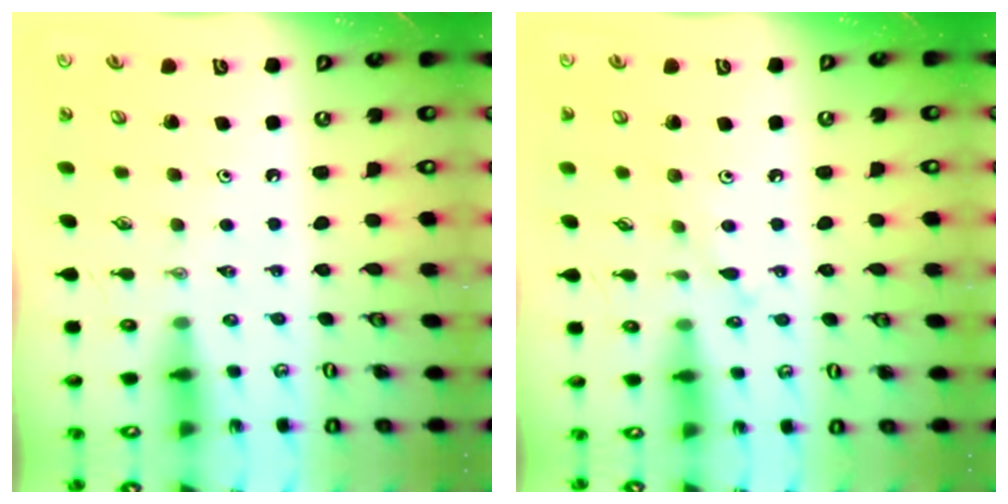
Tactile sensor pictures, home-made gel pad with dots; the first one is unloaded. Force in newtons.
{"total": 6.3, "press": 6.3, "slide": 0.7}